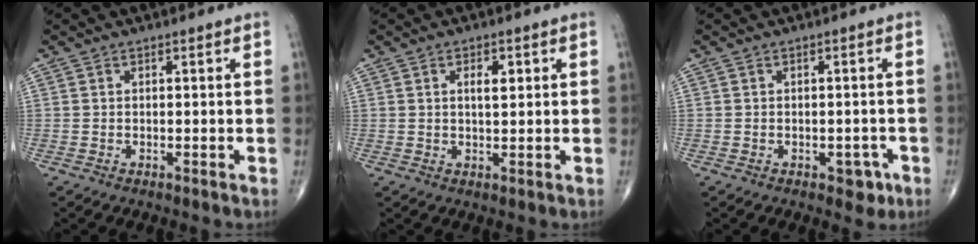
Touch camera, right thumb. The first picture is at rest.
{"total": 3.2, "force": [1.1, 1.4, 2.7], "torque": [-0.037, -0.004, 0.016]}
{"total": 3.0, "force": [-1.4, 2.0, 1.8], "torque": [-0.002, 0.005, -0.016]}